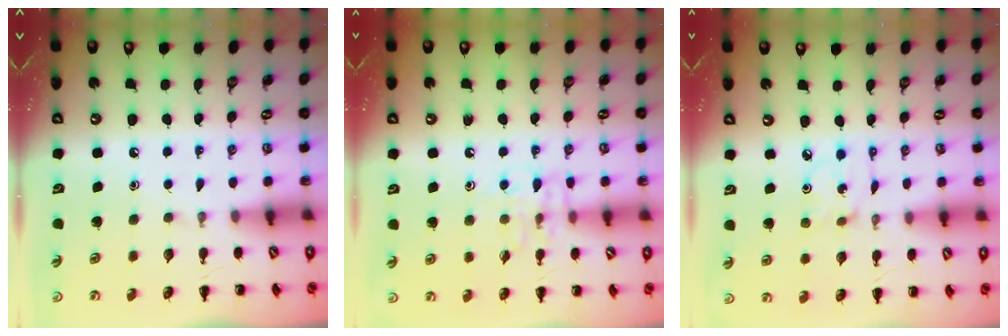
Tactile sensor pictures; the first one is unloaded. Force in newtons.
{"total": 7.6, "press": 7.6, "slide": 0.4}
{"total": 1.8, "press": 1.7, "slide": 0.5}